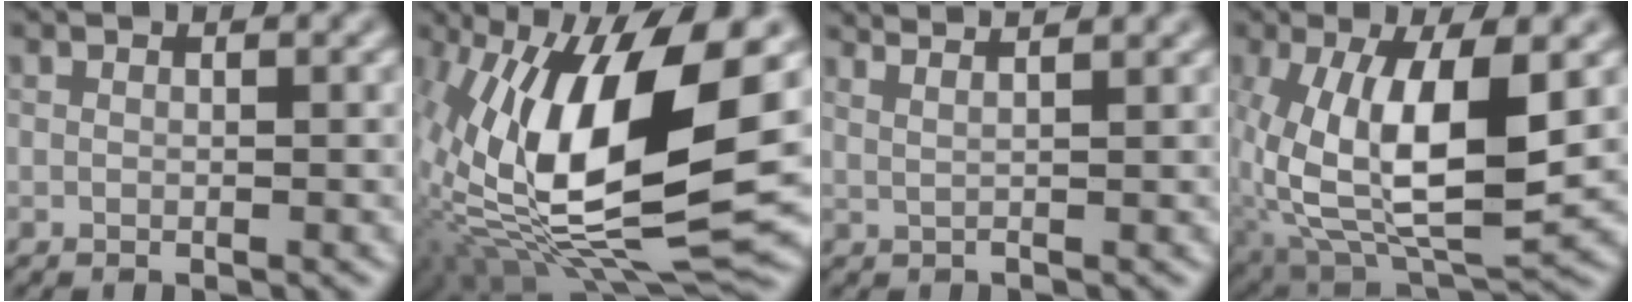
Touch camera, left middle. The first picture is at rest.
{"total": 16.6, "force": [0.6, 7.0, 15.1], "torque": [-0.308, 0.004, 0.019]}
{"total": 4.2, "force": [3.5, 0.9, 2.1], "torque": [-0.026, 0.025, 0.035]}
{"total": 10.3, "force": [-0.3, 4.1, 9.4], "torque": [-0.182, -0.010, 0.009]}